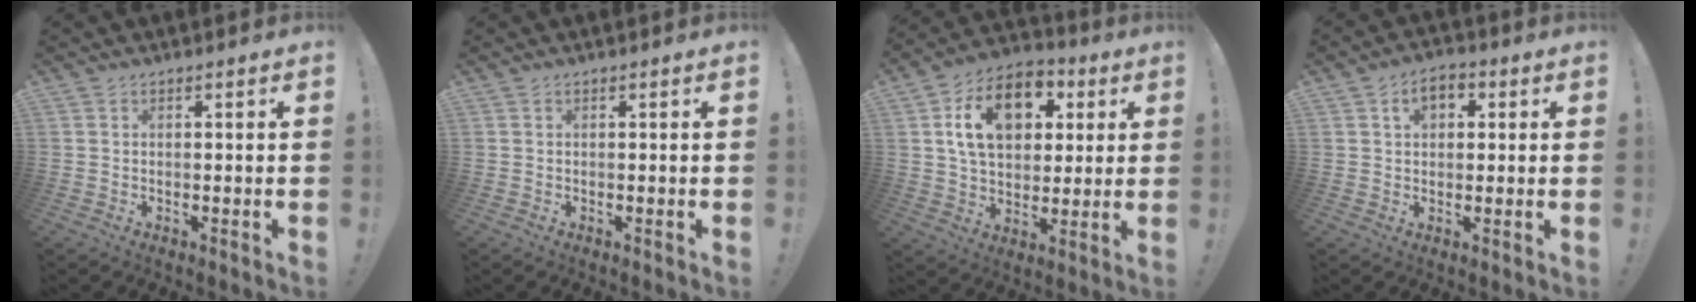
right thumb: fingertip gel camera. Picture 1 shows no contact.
{"total": 0.0}
{"total": 17.2, "force": [5.7, 11.8, 11.0], "torque": [-0.175, -0.003, 0.107]}
{"total": 5.7, "force": [1.8, 4.0, 3.7], "torque": [-0.052, 0.006, 0.030]}